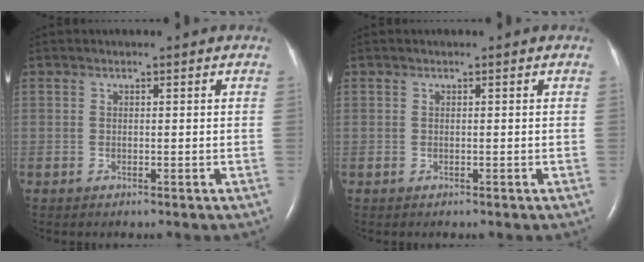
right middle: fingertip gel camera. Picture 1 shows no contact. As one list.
[{"total": 0.0}]